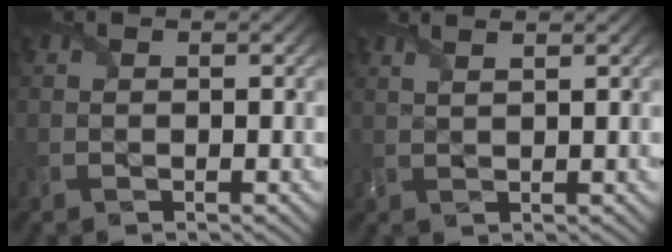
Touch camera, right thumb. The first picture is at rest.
{"total": 2.3, "force": [1.6, 0.7, 1.6], "torque": [-0.022, 0.006, 0.016]}